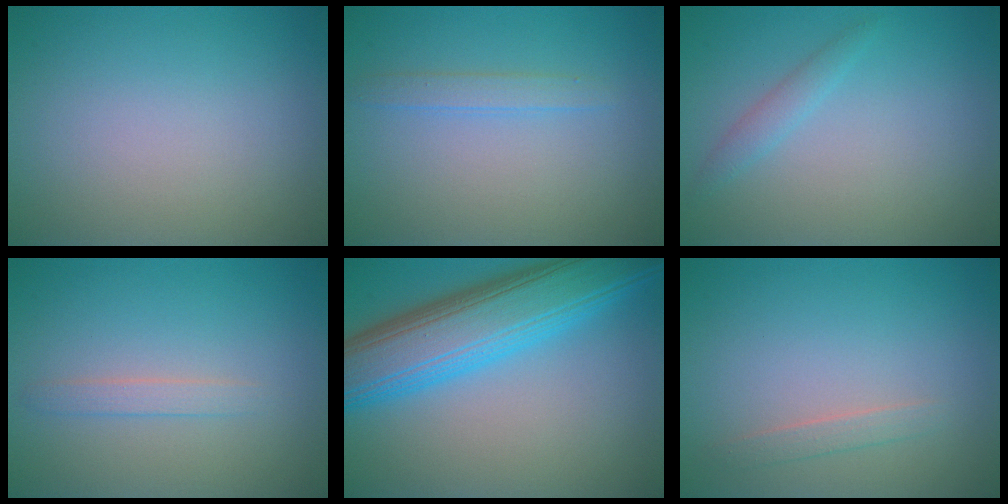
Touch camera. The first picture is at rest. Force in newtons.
{"total": 1.4, "press": 1.4, "slide": 0.1}
{"total": 1.3, "press": 1.3, "slide": 0.0}
{"total": 1.2, "press": 1.2, "slide": 0.1}
{"total": 9.6, "press": 9.6, "slide": 0.3}
{"total": 1.1, "press": 1.1, "slide": 0.1}